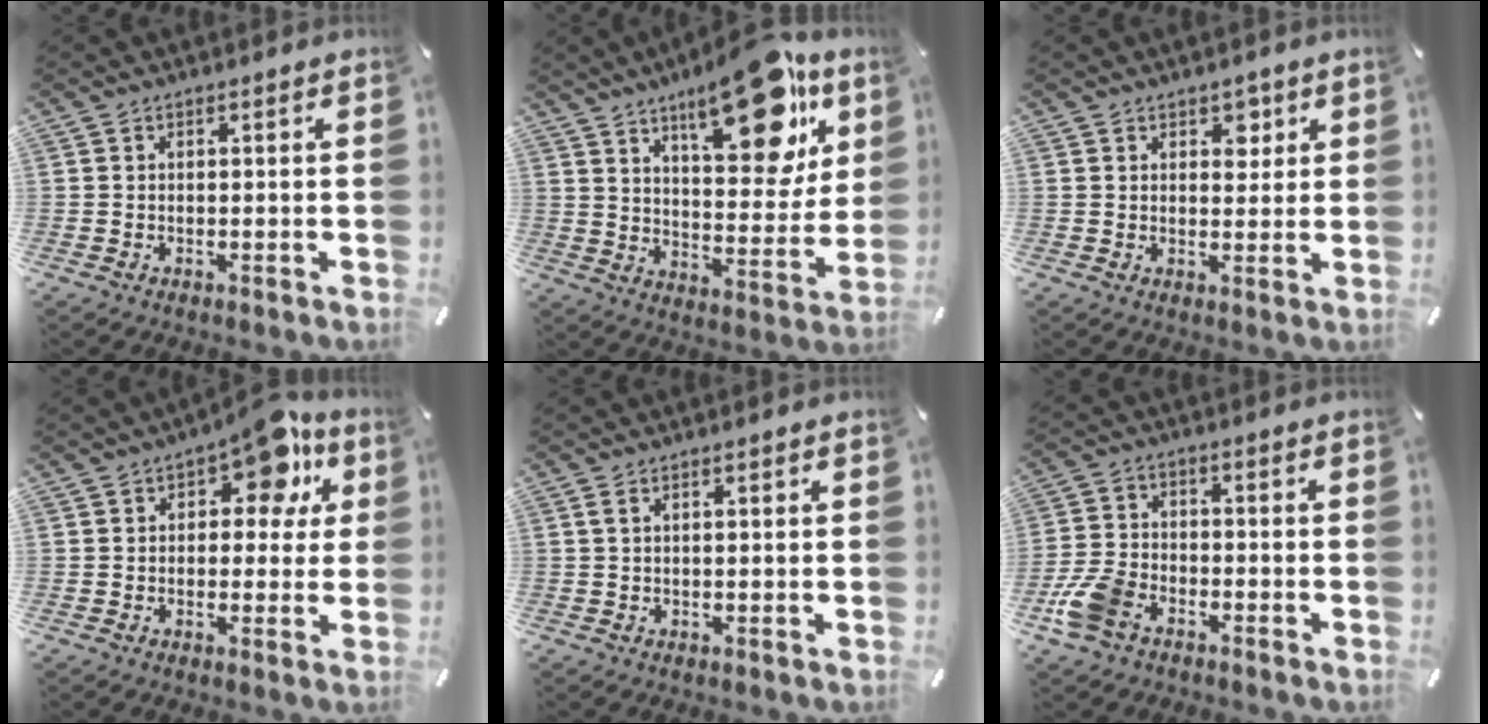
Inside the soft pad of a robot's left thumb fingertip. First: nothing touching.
{"total": 22.5, "force": [13.6, 9.4, 15.2], "torque": [-0.198, -0.084, 0.214]}
{"total": 3.8, "force": [2.0, 2.7, 1.8], "torque": [-0.001, -0.010, 0.026]}
{"total": 11.3, "force": [6.1, 6.2, 7.1], "torque": [-0.076, -0.037, 0.099]}
{"total": 1.3, "force": [0.4, 0.5, 1.1], "torque": [-0.021, 0.003, 0.006]}
{"total": 8.7, "force": [-5.0, 5.2, 4.8], "torque": [-0.113, 0.018, -0.096]}